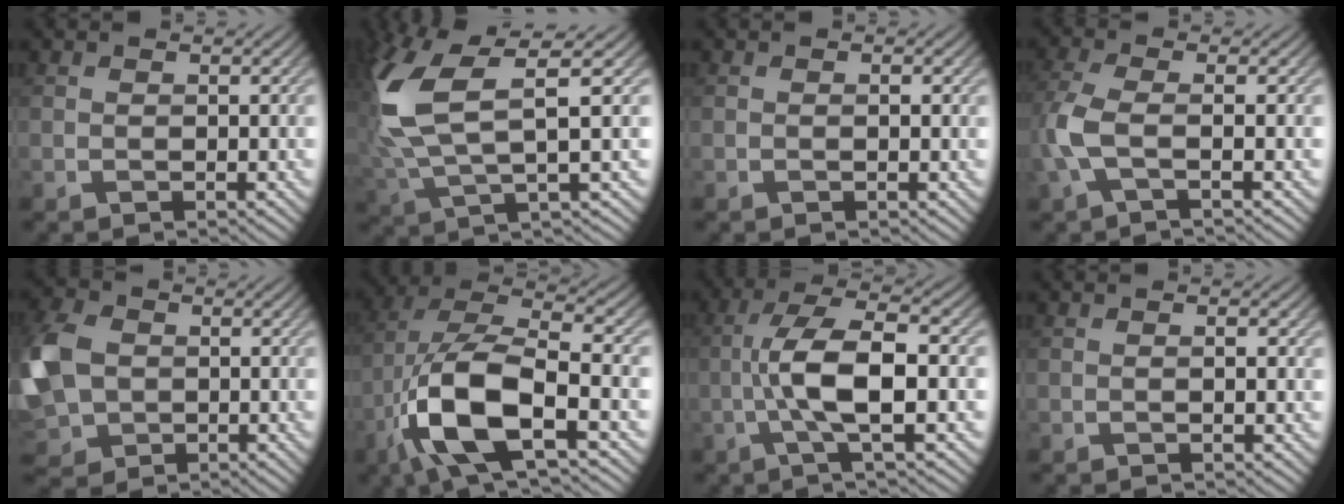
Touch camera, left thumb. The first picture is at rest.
{"total": 10.5, "force": [2.4, 3.6, 9.5], "torque": [-0.226, 0.005, 0.045]}
{"total": 0.7, "force": [0.0, 0.1, 0.7], "torque": [-0.010, -0.001, 0.000]}
{"total": 4.9, "force": [-1.1, 1.6, 4.5], "torque": [-0.115, -0.001, -0.031]}
{"total": 11.3, "force": [-0.2, 8.6, 7.4], "torque": [-0.219, -0.014, -0.008]}
{"total": 14.2, "force": [-5.6, 5.7, 11.8], "torque": [-0.245, -0.010, -0.107]}
{"total": 8.6, "force": [-1.2, 2.2, 8.2], "torque": [-0.150, 0.016, -0.032]}
{"total": 1.0, "force": [0.1, 0.1, 1.0], "torque": [-0.016, 0.000, 0.000]}